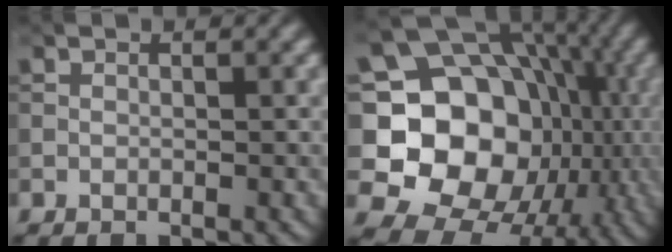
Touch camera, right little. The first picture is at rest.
{"total": 15.7, "force": [-1.8, 13.0, 8.6], "torque": [-0.139, -0.016, -0.049]}